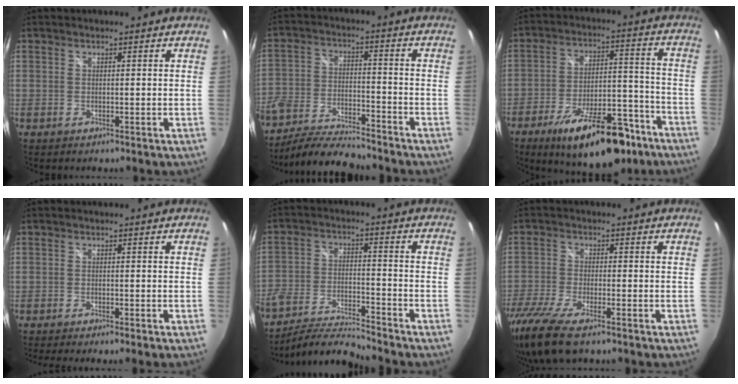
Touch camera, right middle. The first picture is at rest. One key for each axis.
{"total": 13.5, "fx": -11.4, "fy": 3.3, "fz": 6.3, "tx": -0.140, "ty": -0.024, "tz": -0.205}
{"total": 21.0, "fx": -14.2, "fy": 7.7, "fz": 13.5, "tx": -0.213, "ty": -0.006, "tz": -0.200}
{"total": 5.0, "fx": -4.3, "fy": -0.8, "fz": 2.4, "tx": -0.047, "ty": -0.017, "tz": -0.067}
{"total": 10.7, "fx": -9.9, "fy": 0.4, "fz": 4.0, "tx": -0.080, "ty": -0.016, "tz": -0.188}
{"total": 13.4, "fx": -9.7, "fy": 3.6, "fz": 8.6, "tx": -0.197, "ty": -0.057, "tz": -0.181}